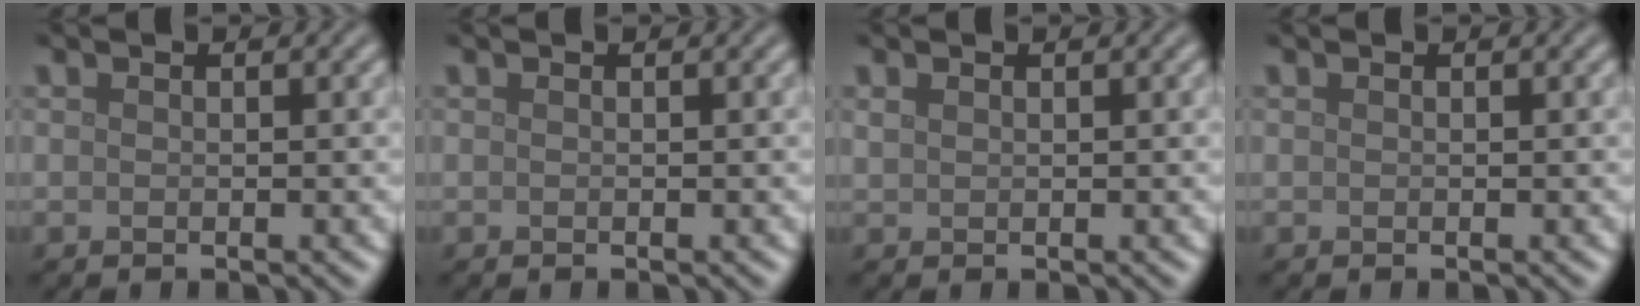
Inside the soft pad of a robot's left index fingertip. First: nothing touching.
{"total": 0.0}
{"total": 0.7, "force": [0.4, 0.4, 0.3], "torque": [-0.007, 0.001, 0.011]}
{"total": 0.0}